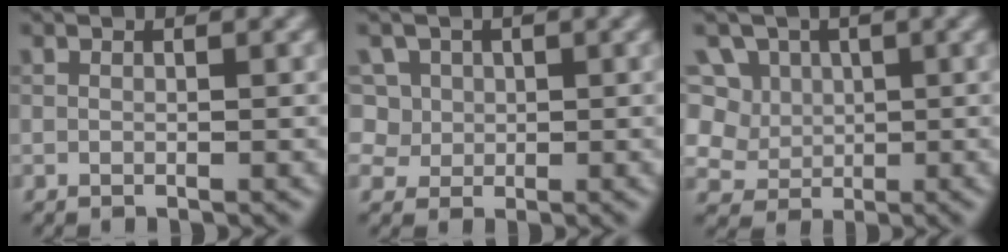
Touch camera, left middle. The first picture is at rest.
{"total": 6.8, "force": [2.9, 5.5, 2.9], "torque": [-0.057, 0.020, 0.029]}
{"total": 9.3, "force": [2.9, 8.0, 3.7], "torque": [-0.088, 0.031, 0.032]}